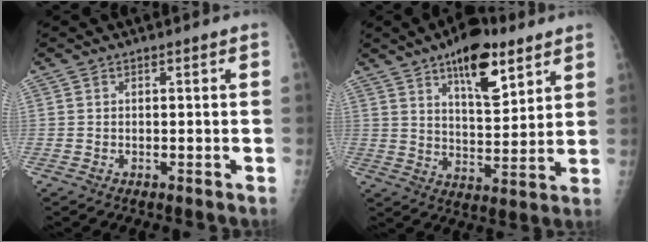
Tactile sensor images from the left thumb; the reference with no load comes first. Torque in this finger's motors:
{"motor_torque": [0.97, -0.02, 1.17, -1.03, 0.13]}